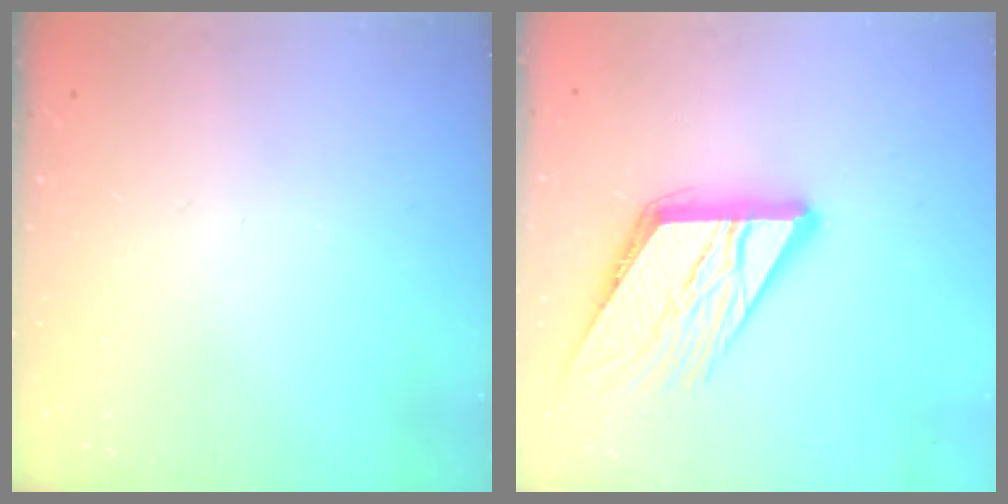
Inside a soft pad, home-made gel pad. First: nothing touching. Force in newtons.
{"total": 16.2, "press": 16.1, "slide": 1.8}